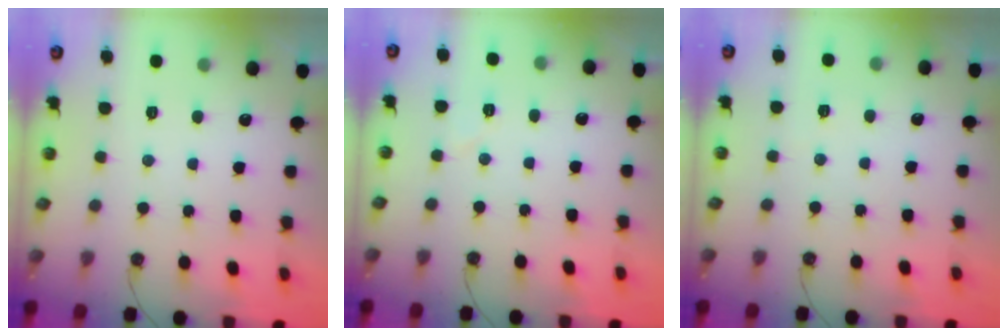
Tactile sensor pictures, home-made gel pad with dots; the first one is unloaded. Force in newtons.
{"total": 3.5, "press": 3.1, "slide": 1.8}
{"total": 2.5, "press": 1.1, "slide": 2.2}